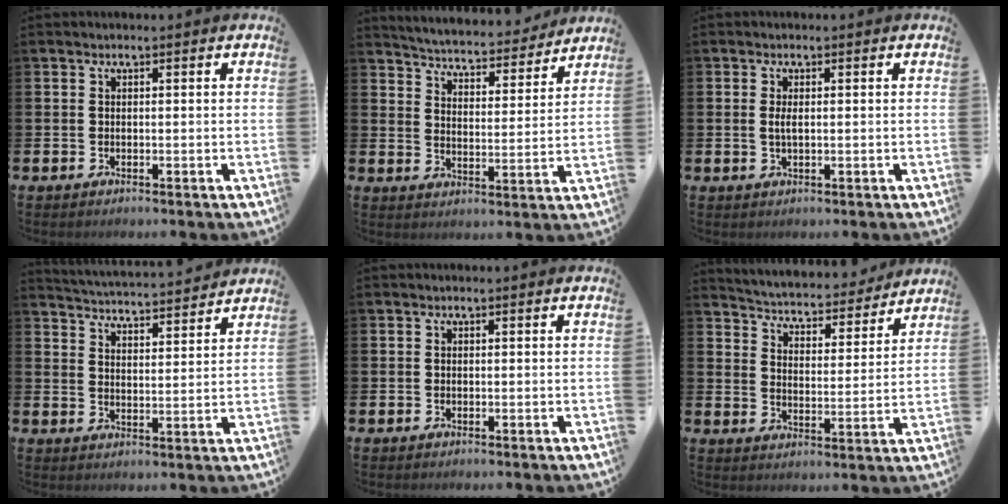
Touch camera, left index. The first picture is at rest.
{"total": 5.1, "force": [5.1, 0.5, 0.5], "torque": [-0.038, -0.044, 0.084]}
{"total": 1.6, "force": [0.2, 0.6, 1.5], "torque": [-0.026, 0.003, 0.000]}
{"total": 4.6, "force": [4.6, 0.1, 0.1], "torque": [-0.016, -0.042, 0.079]}
{"total": 0.0}
{"total": 4.8, "force": [4.6, 1.0, 0.4], "torque": [-0.035, -0.043, 0.075]}